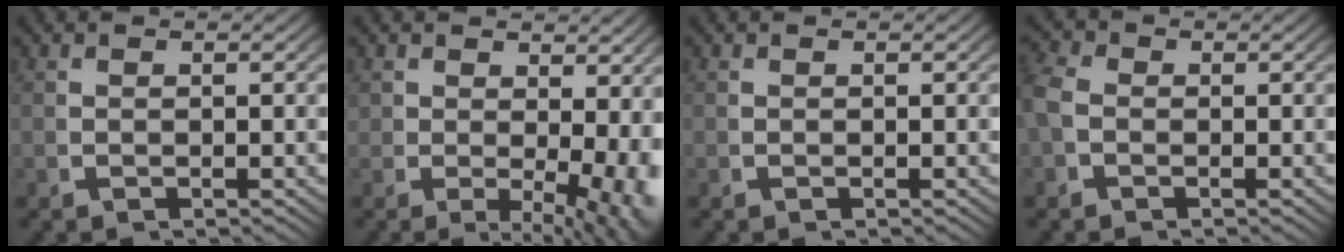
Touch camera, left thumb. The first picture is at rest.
{"total": 5.2, "force": [-0.4, 2.8, 4.4], "torque": [-0.052, -0.033, 0.008]}
{"total": 0.0}
{"total": 2.1, "force": [-0.2, 1.8, 1.0], "torque": [-0.036, -0.004, -0.006]}